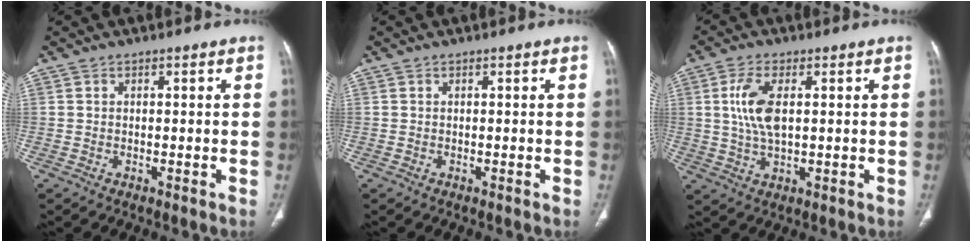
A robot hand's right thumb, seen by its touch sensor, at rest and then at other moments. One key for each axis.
{"total": 0.0}
{"total": 7.6, "fx": 1.4, "fy": 3.4, "fz": 6.7, "tx": -0.148, "ty": -0.004, "tz": 0.029}